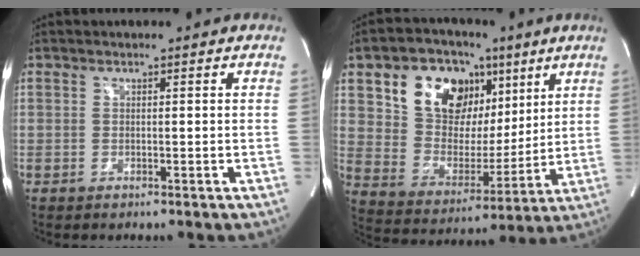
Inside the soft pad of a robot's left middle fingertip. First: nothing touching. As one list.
[{"total": 16.0, "force": [8.0, 10.6, 8.9], "torque": [-0.156, 0.030, 0.150]}]